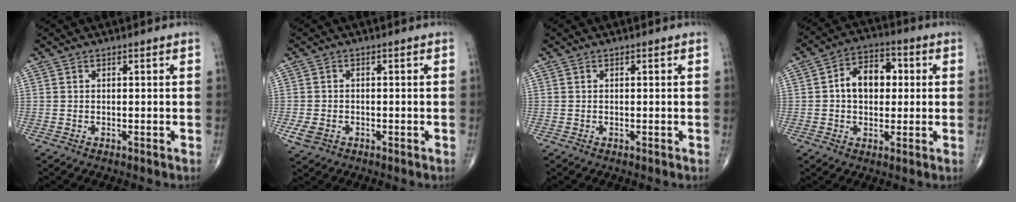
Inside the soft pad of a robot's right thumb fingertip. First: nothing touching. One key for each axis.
{"total": 3.4, "fx": -1.3, "fy": 2.5, "fz": 1.9, "tx": -0.040, "ty": 0.000, "tz": -0.019}
{"total": 0.0}
{"total": 9.7, "fx": 1.0, "fy": 6.7, "fz": 7.0, "tx": -0.085, "ty": 0.022, "tz": 0.009}